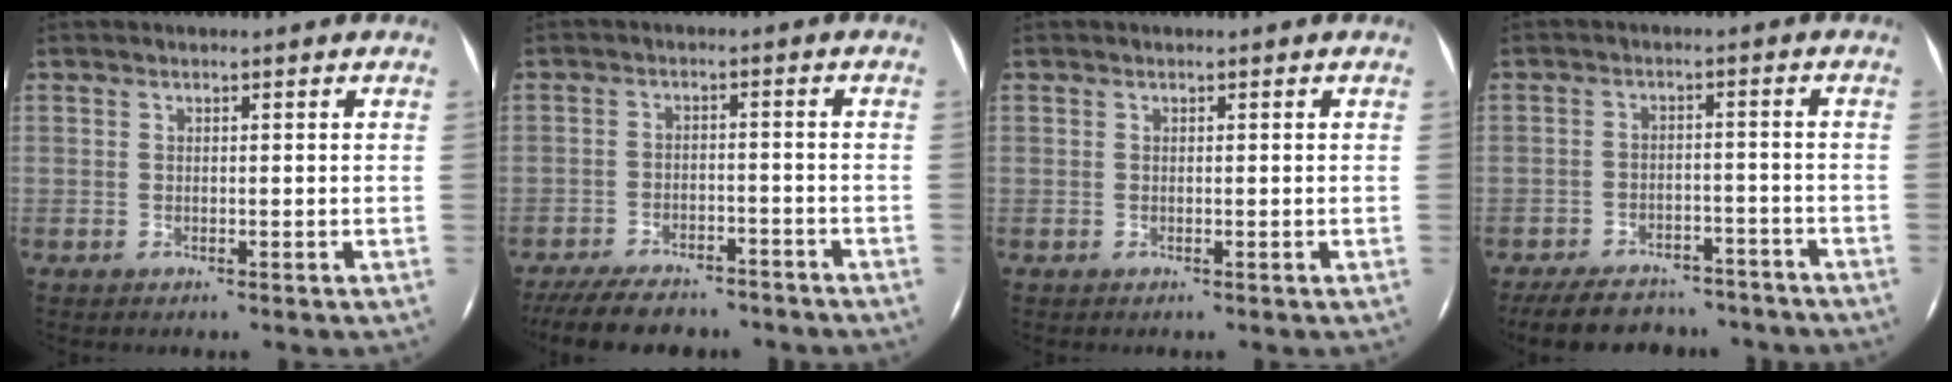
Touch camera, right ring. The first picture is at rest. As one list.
[{"total": 15.4, "force": [-12.8, 5.5, 6.7], "torque": [-0.156, -0.008, -0.182]}, {"total": 0.0}, {"total": 16.9, "force": [-14.1, 6.9, 6.1], "torque": [-0.143, 0.024, -0.182]}]